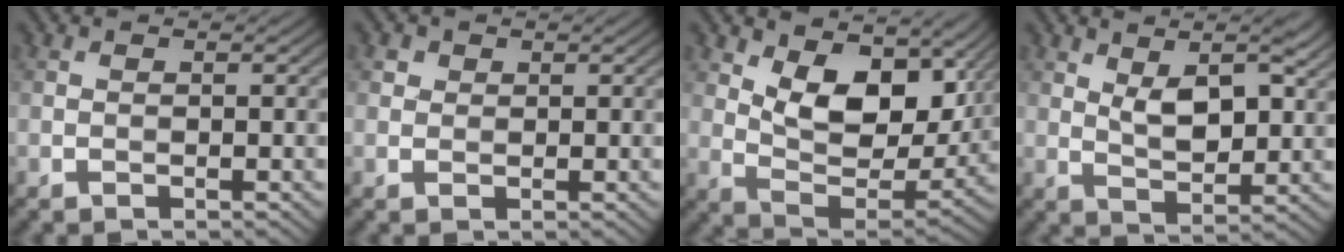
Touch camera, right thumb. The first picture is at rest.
{"total": 1.6, "force": [0.8, 1.3, 0.4], "torque": [-0.007, -0.005, 0.013]}
{"total": 12.2, "force": [5.3, 6.7, 8.8], "torque": [-0.167, -0.013, 0.094]}
{"total": 6.5, "force": [2.8, 3.0, 5.1], "torque": [-0.093, -0.003, 0.051]}